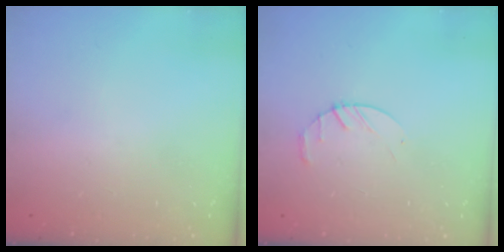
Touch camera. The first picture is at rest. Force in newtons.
{"total": 3.2, "press": 3.2, "slide": 0.5}